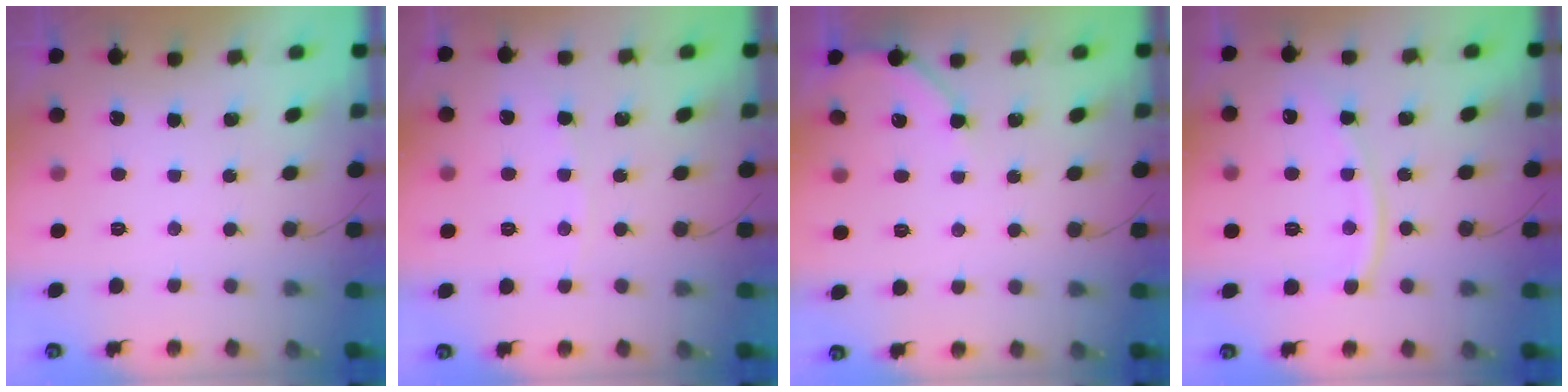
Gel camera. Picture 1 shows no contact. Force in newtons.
{"total": 2.6, "press": 2.6, "slide": 0.2}
{"total": 5.4, "press": 5.4, "slide": 0.6}
{"total": 12.4, "press": 12.3, "slide": 1.0}